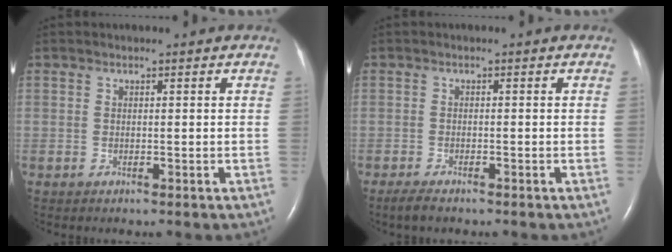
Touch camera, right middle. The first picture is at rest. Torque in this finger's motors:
{"motor_torque": [0.23, -0.18, -0.02, 0.01]}